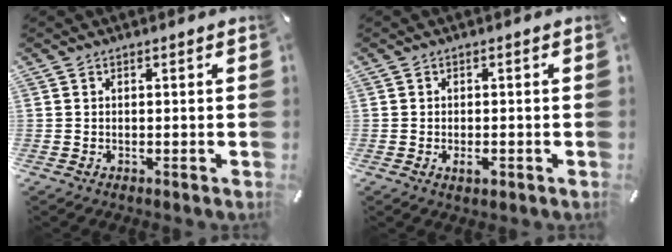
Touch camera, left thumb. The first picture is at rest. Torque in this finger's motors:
{"motor_torque": [-0.01, 0.02, 0.06, -0.05, 0.01]}